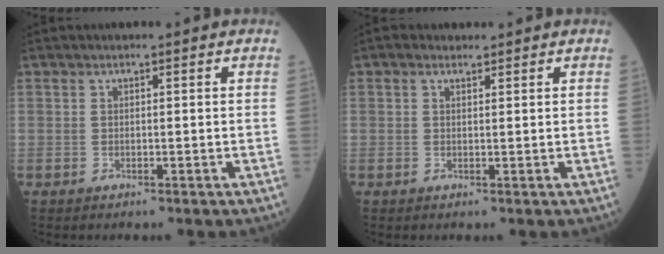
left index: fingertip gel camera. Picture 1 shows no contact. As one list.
[{"total": 0.8, "force": [0.5, 0.5, 0.2], "torque": [-0.010, 0.003, 0.007]}]